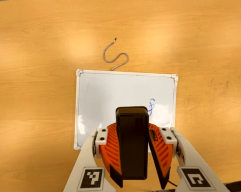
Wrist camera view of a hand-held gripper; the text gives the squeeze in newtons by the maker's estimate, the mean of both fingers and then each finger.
{"total": 10.8, "left": 10.2, "right": 11.4}